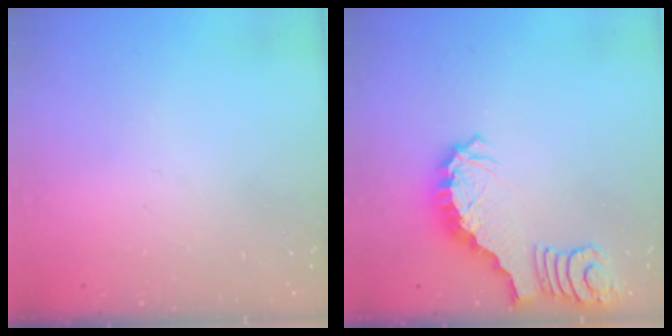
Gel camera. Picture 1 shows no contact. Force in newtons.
{"total": 3.0, "press": 2.9, "slide": 0.5}